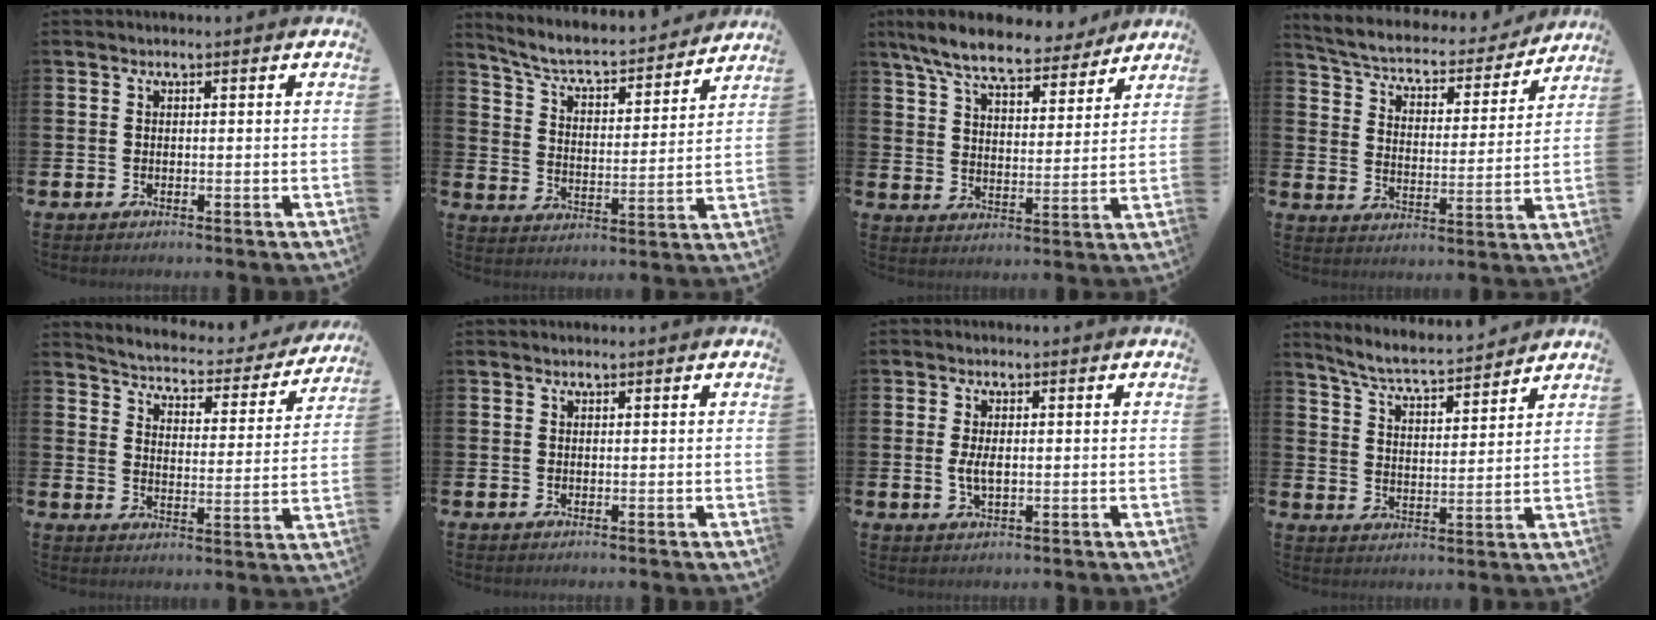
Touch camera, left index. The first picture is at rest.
{"total": 6.3, "force": [5.8, 0.9, 2.2], "torque": [-0.076, -0.049, 0.095]}
{"total": 8.6, "force": [7.7, 1.8, 3.4], "torque": [-0.095, -0.039, 0.137]}
{"total": 5.0, "force": [4.5, 1.6, 1.6], "torque": [-0.062, -0.040, 0.070]}
{"total": 3.9, "force": [3.7, 0.9, 0.6], "torque": [-0.040, -0.036, 0.057]}
{"total": 0.0}
{"total": 2.6, "force": [-0.1, 1.2, 2.3], "torque": [-0.044, 0.003, -0.003]}
{"total": 6.1, "force": [5.8, 0.3, 1.7], "torque": [-0.060, -0.039, 0.101]}